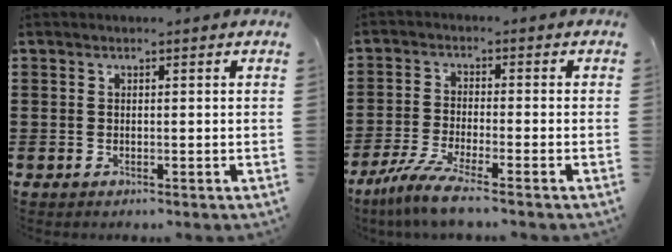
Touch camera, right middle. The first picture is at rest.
{"total": 5.6, "force": [-4.4, -0.1, 3.5], "torque": [-0.093, -0.027, -0.089]}